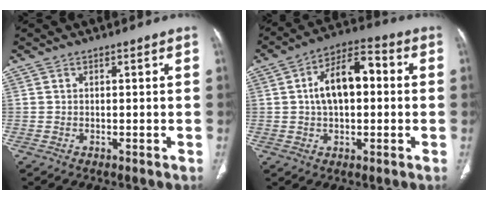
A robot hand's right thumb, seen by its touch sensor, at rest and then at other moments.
{"total": 12.0, "force": [1.2, 6.7, 9.8], "torque": [-0.157, 0.031, 0.011]}